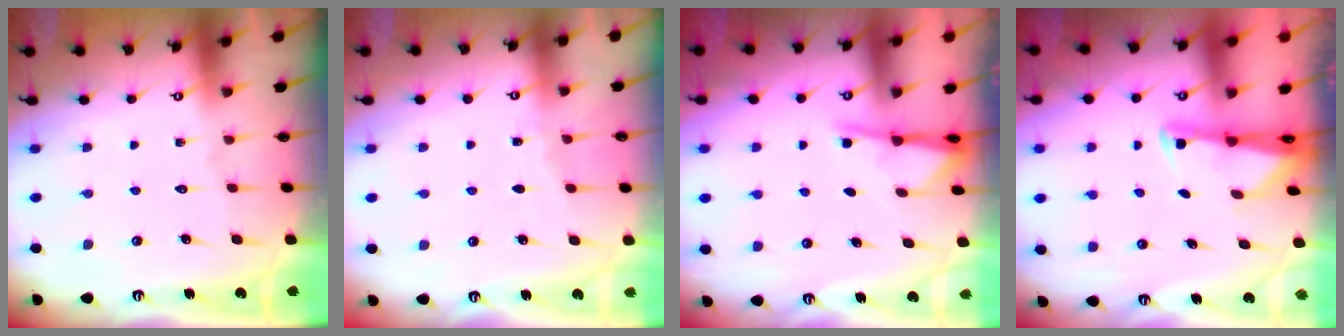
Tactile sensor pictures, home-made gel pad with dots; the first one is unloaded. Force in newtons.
{"total": 3.4, "press": 3.3, "slide": 0.4}
{"total": 1.9, "press": 1.9, "slide": 0.3}
{"total": 2.0, "press": 2.0, "slide": 0.3}